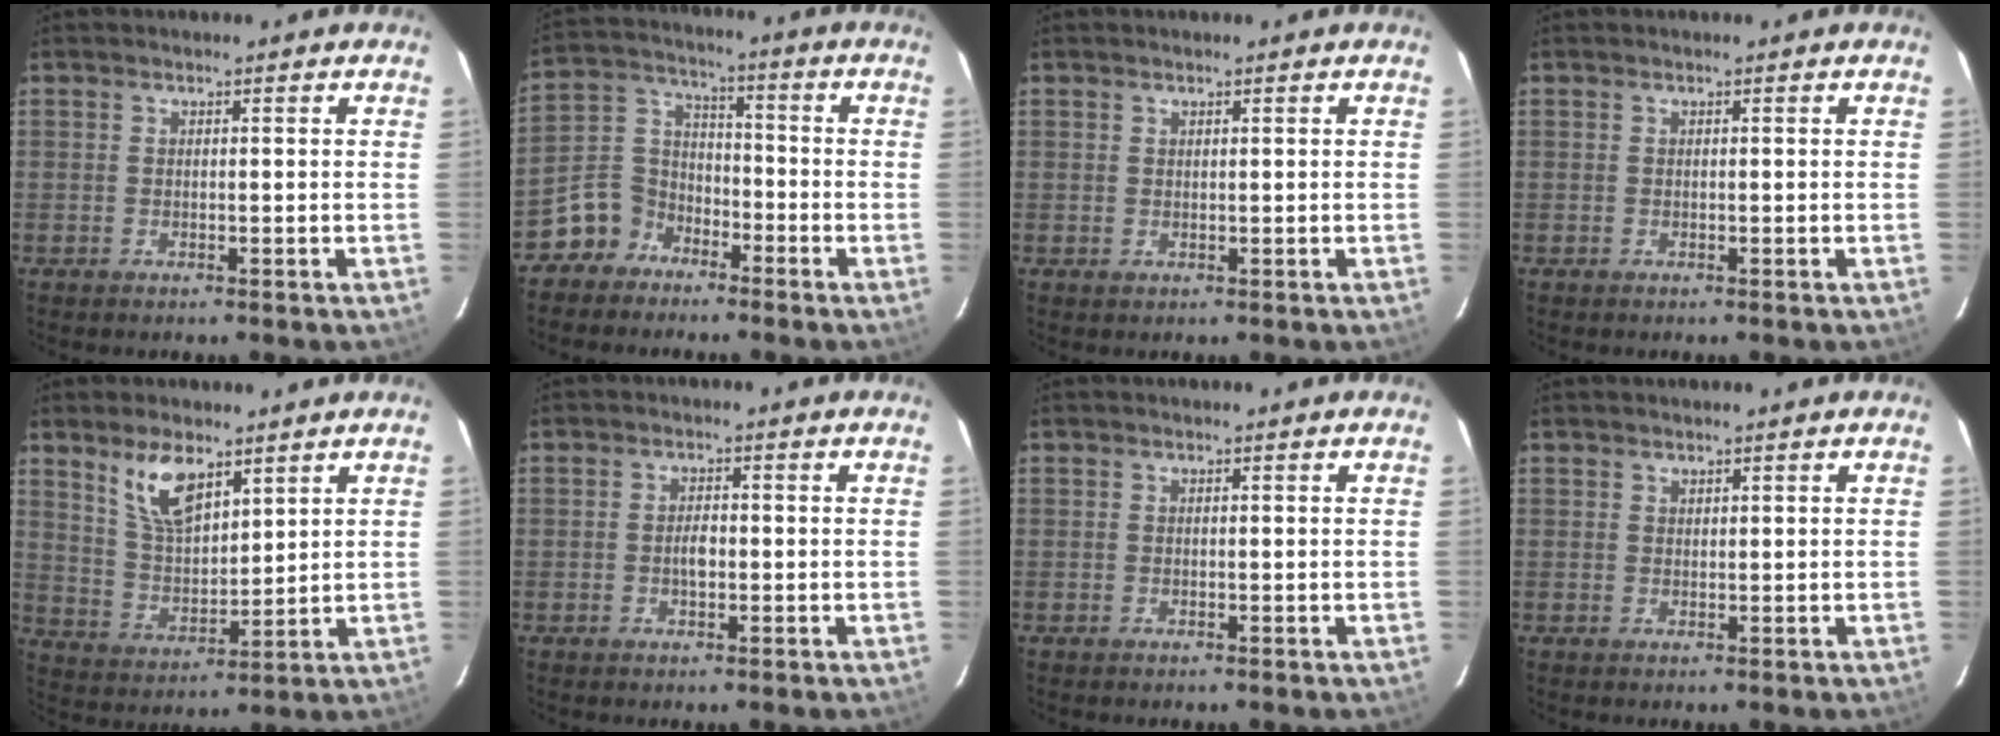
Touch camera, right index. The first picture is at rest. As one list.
[{"total": 8.1, "force": [-5.3, 5.9, 1.1], "torque": [-0.039, 0.042, -0.110]}, {"total": 0.7, "force": [0.4, 0.6, 0.0], "torque": [0.002, 0.003, 0.006]}, {"total": 0.0}, {"total": 9.5, "force": [6.0, 4.1, 6.2], "torque": [-0.116, 0.005, 0.125]}, {"total": 2.4, "force": [-0.4, 1.3, 2.0], "torque": [-0.038, 0.003, -0.008]}, {"total": 0.0}, {"total": 0.6, "force": [0.6, 0.3, 0.0], "torque": [0.000, 0.002, 0.011]}]